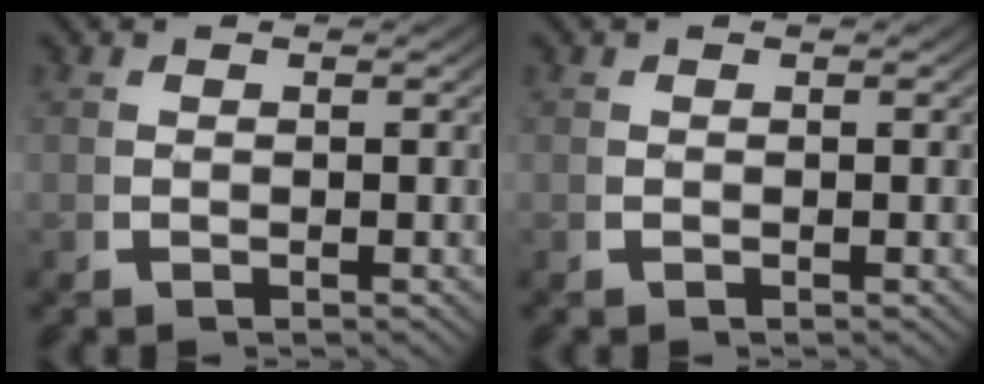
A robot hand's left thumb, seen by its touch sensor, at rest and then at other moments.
{"total": 0.0}